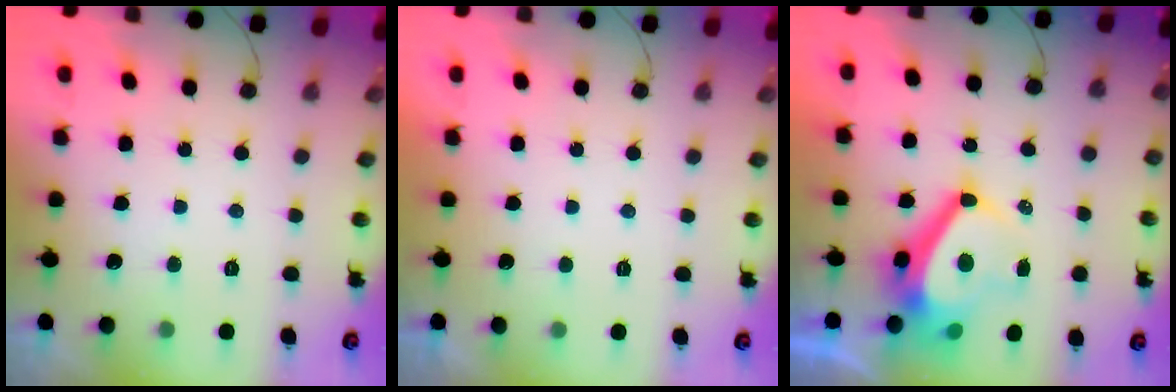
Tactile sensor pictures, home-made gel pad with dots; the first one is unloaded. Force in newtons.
{"total": 2.3, "press": 2.3, "slide": 0.4}
{"total": 11.2, "press": 10.6, "slide": 3.4}